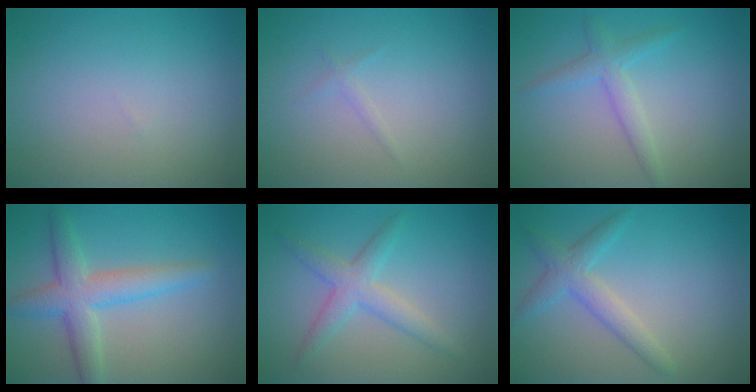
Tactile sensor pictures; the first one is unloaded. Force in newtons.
{"total": 1.2, "press": 1.2, "slide": 0.2}
{"total": 2.2, "press": 2.2, "slide": 0.1}
{"total": 4.4, "press": 4.4, "slide": 0.0}
{"total": 3.0, "press": 3.0, "slide": 0.1}
{"total": 2.8, "press": 2.8, "slide": 0.0}